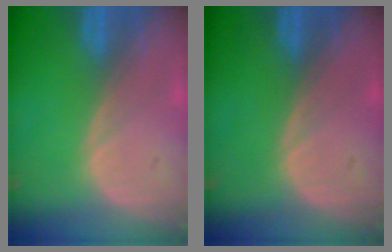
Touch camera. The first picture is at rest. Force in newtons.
{"total": 0.0}